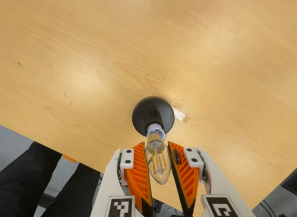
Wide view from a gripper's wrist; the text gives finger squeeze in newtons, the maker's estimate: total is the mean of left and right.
{"total": 10.4, "left": 10.5, "right": 10.3}